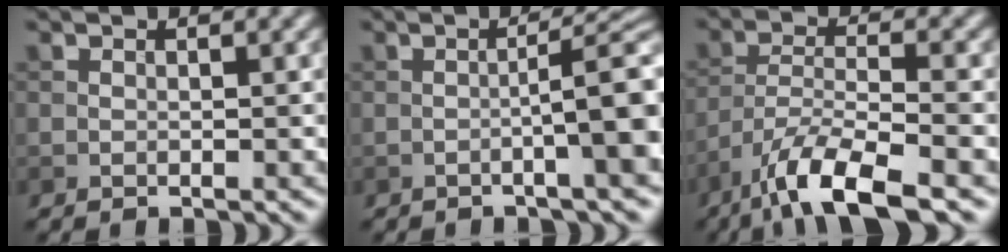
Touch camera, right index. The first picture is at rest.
{"total": 6.0, "force": [-1.1, 0.8, 5.8], "torque": [-0.079, 0.016, -0.025]}
{"total": 7.8, "force": [-5.4, 1.8, 5.4], "torque": [-0.093, -0.002, -0.102]}